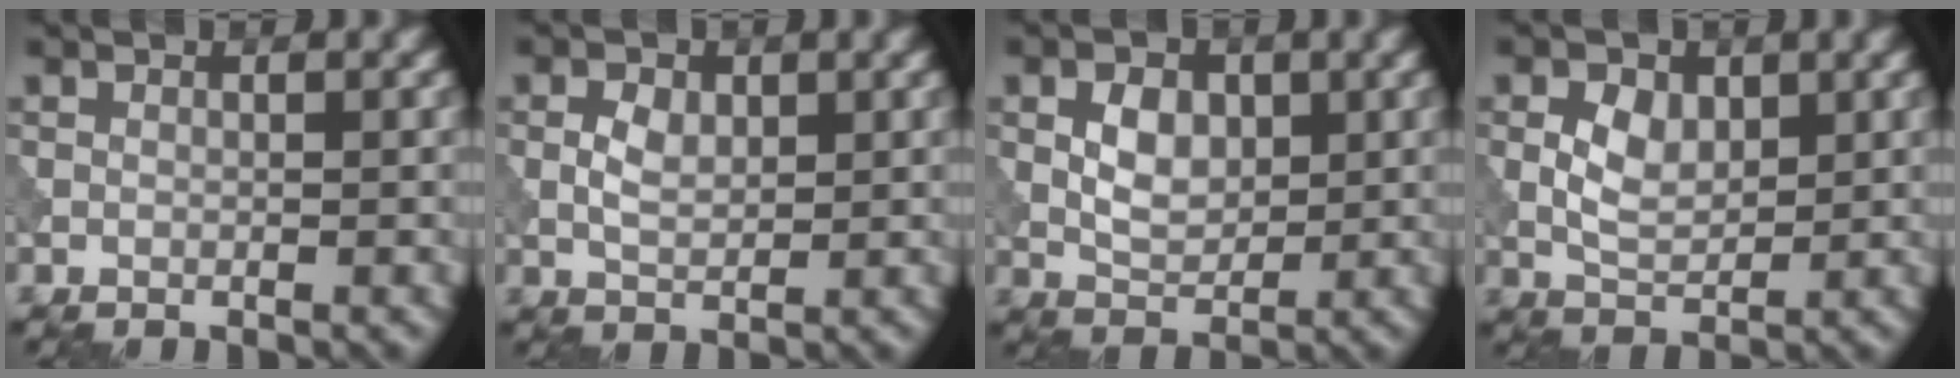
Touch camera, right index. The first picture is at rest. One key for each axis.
{"total": 2.3, "fx": 0.5, "fy": 1.4, "fz": 1.7, "tx": -0.036, "ty": -0.001, "tz": 0.008}
{"total": 3.5, "fx": 0.6, "fy": 2.3, "fz": 2.6, "tx": -0.048, "ty": 0.000, "tz": 0.010}
{"total": 3.4, "fx": 0.7, "fy": 2.2, "fz": 2.5, "tx": -0.052, "ty": -0.001, "tz": 0.011}